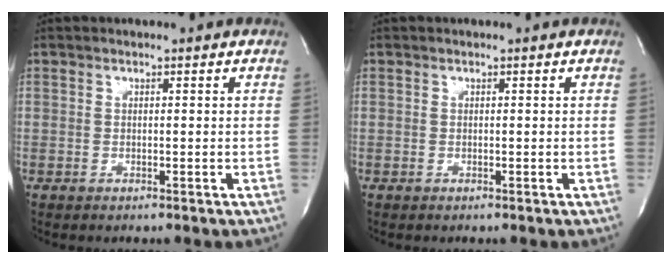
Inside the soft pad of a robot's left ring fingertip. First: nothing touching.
{"total": 0.0}